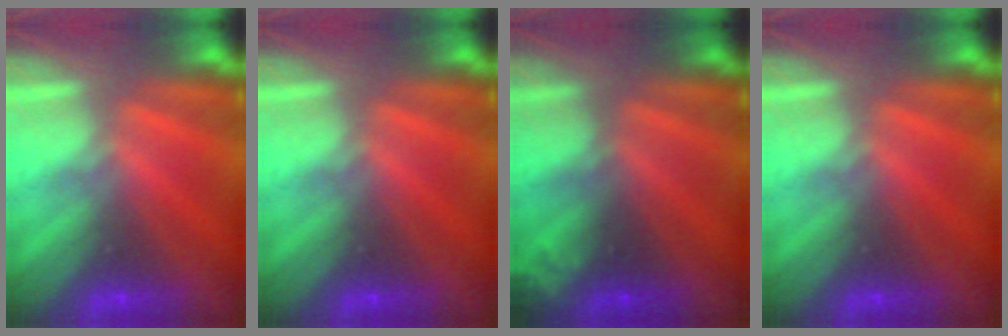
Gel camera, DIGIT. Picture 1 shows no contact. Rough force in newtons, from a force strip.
{"total": 0.0}
{"total": 2.2}
{"total": 0.0}